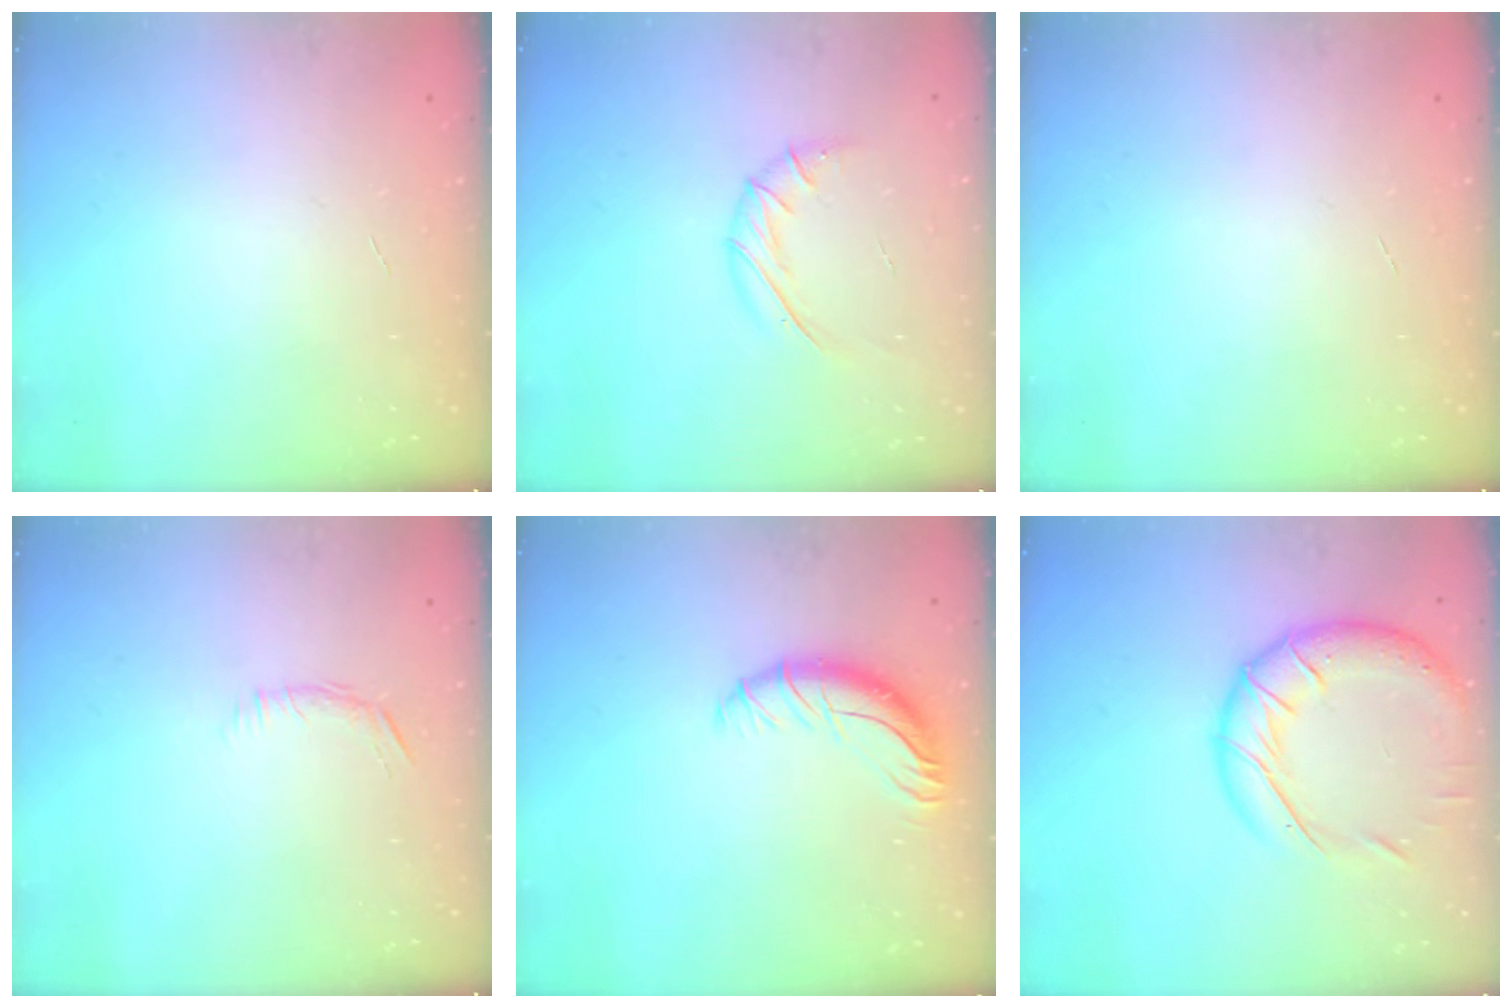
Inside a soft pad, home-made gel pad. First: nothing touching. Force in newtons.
{"total": 8.5, "press": 8.5, "slide": 0.6}
{"total": 0.0}
{"total": 6.2, "press": 5.9, "slide": 1.9}
{"total": 10.4, "press": 10.1, "slide": 2.2}
{"total": 17.7, "press": 17.6, "slide": 2.0}